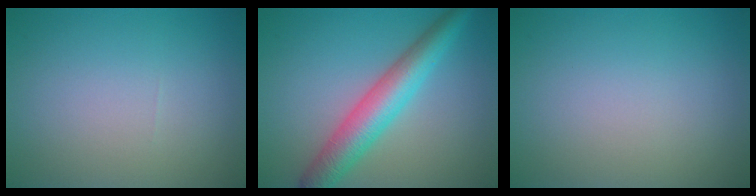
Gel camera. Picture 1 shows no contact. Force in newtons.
{"total": 5.6, "press": 5.6, "slide": 0.1}
{"total": 0.0}